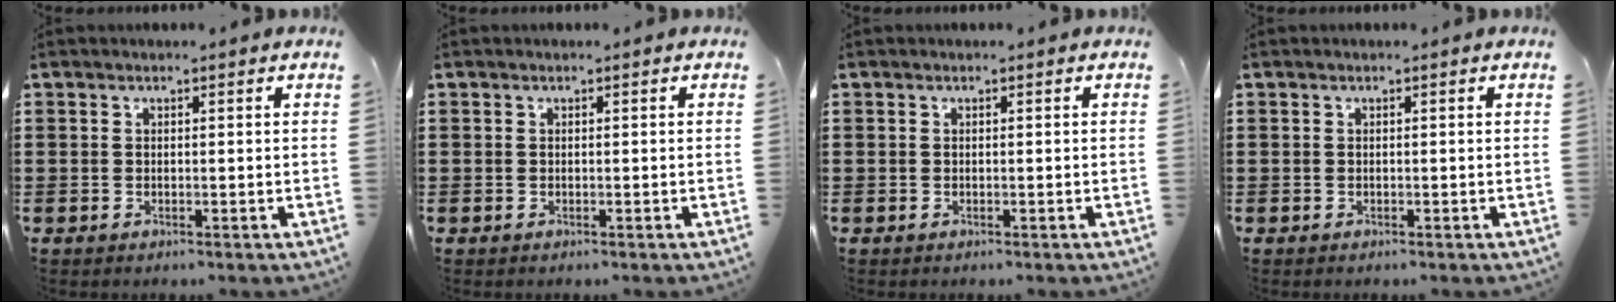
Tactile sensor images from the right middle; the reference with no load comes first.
{"total": 0.0}
{"total": 0.0}
{"total": 0.0}